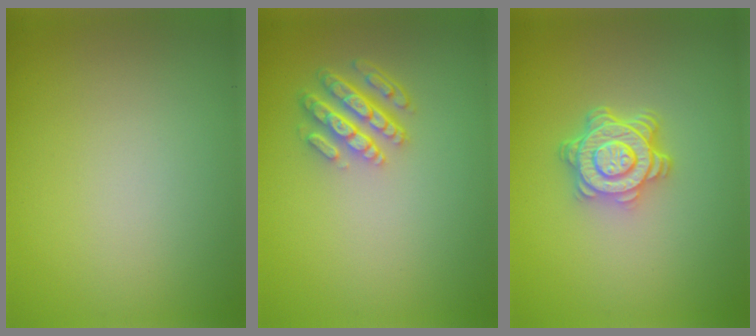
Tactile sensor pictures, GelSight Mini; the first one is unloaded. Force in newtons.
{"total": 4.3, "press": 3.2, "slide": 3.0}
{"total": 4.8, "press": 3.7, "slide": 3.0}